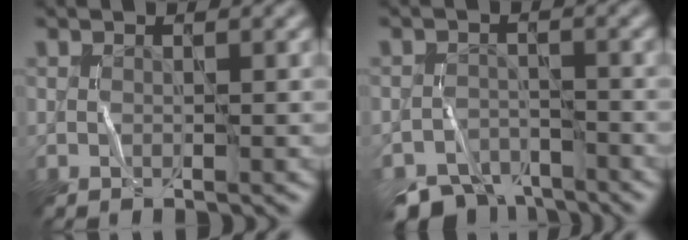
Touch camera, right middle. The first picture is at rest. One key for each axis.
{"total": 5.9, "fx": -5.2, "fy": 2.3, "fz": 1.8, "tx": -0.029, "ty": -0.014, "tz": -0.097}